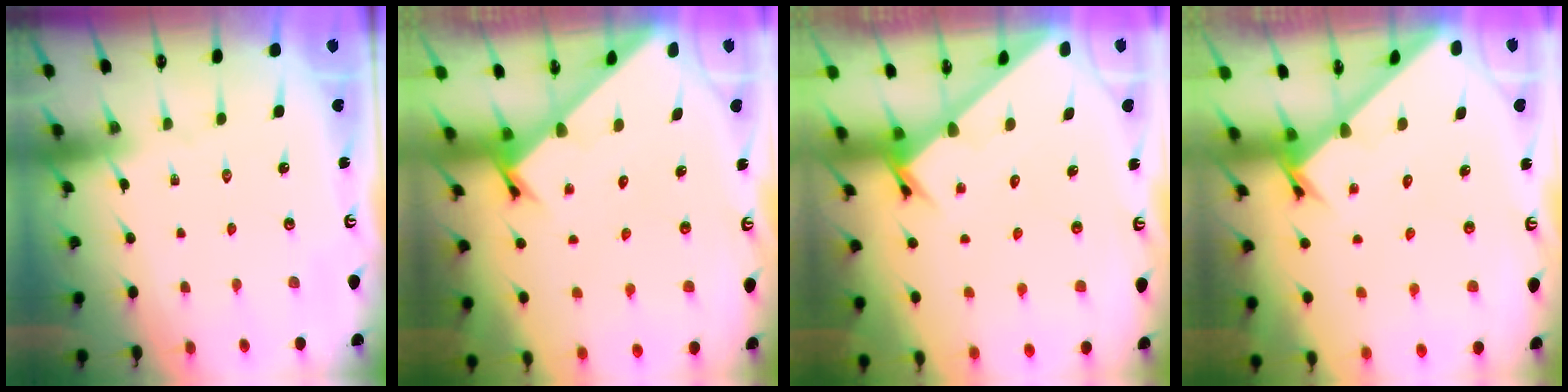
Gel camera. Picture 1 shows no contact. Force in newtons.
{"total": 2.3, "press": 2.3, "slide": 0.2}
{"total": 2.7, "press": 2.7, "slide": 0.1}
{"total": 2.5, "press": 2.5, "slide": 0.1}